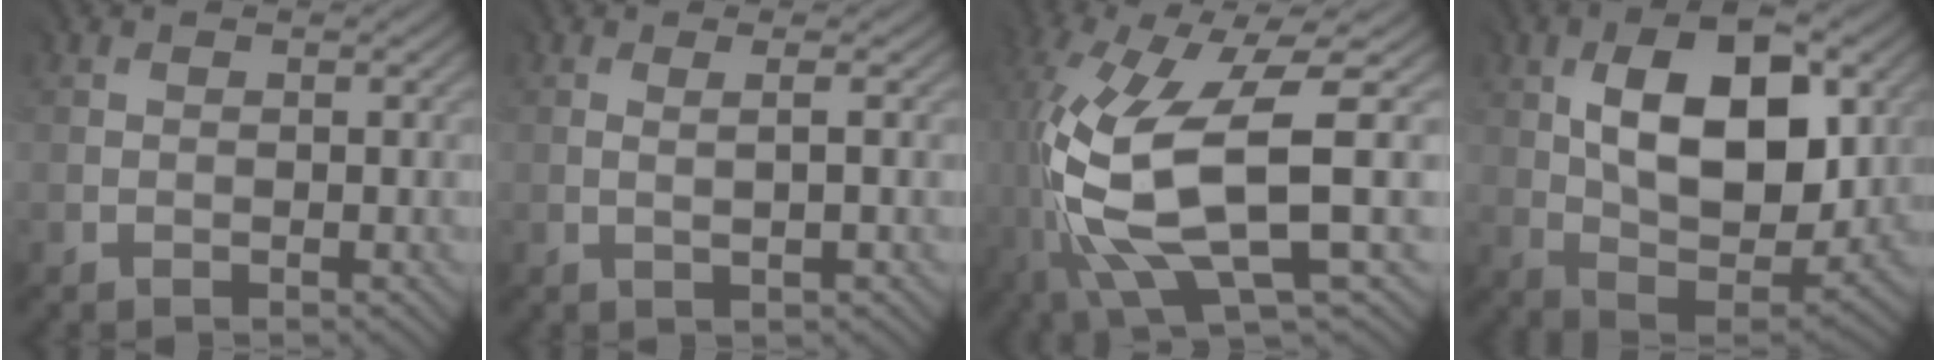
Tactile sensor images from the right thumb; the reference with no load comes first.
{"total": 1.0, "force": [0.1, -0.4, 0.9], "torque": [-0.009, -0.003, -0.002]}
{"total": 13.5, "force": [-2.2, 4.0, 12.7], "torque": [-0.300, -0.015, -0.029]}
{"total": 13.7, "force": [3.3, 7.4, 11.0], "torque": [-0.176, 0.002, 0.057]}